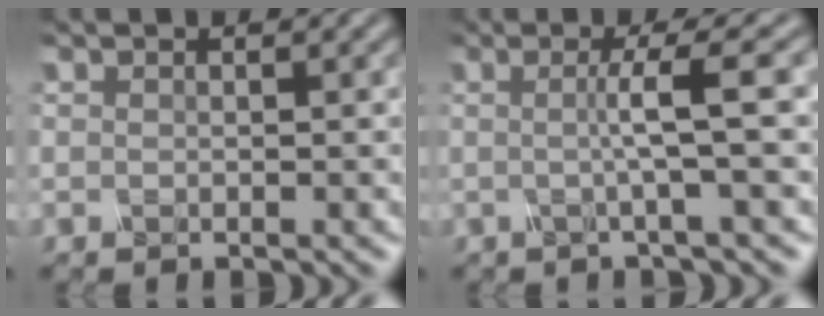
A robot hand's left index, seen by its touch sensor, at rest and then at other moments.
{"total": 4.3, "force": [0.2, 0.5, 4.3], "torque": [-0.066, 0.004, -0.008]}